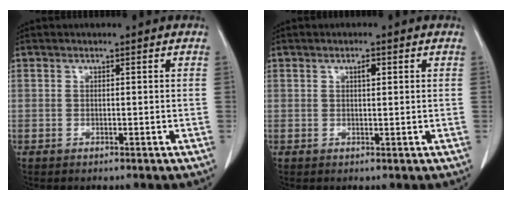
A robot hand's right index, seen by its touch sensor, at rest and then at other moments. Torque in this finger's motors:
{"motor_torque": [0.13, 0.13, -0.06, 0.02]}